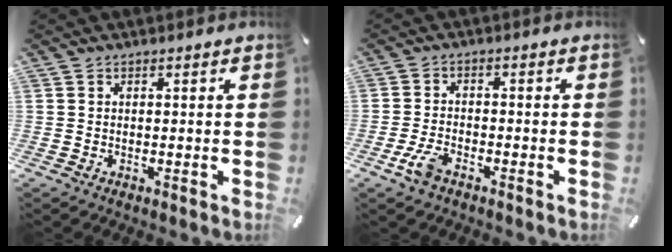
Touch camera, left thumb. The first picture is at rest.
{"total": 4.9, "force": [-3.0, 2.3, 3.2], "torque": [-0.081, 0.004, -0.061]}